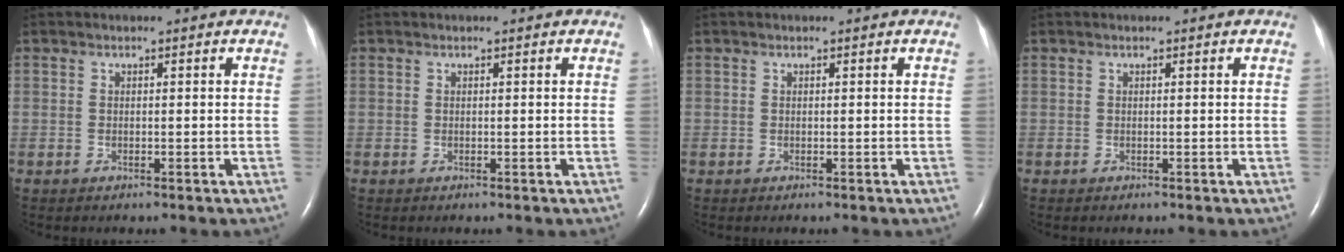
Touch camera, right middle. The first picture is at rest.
{"total": 0.0}
{"total": 0.0}
{"total": 0.0}